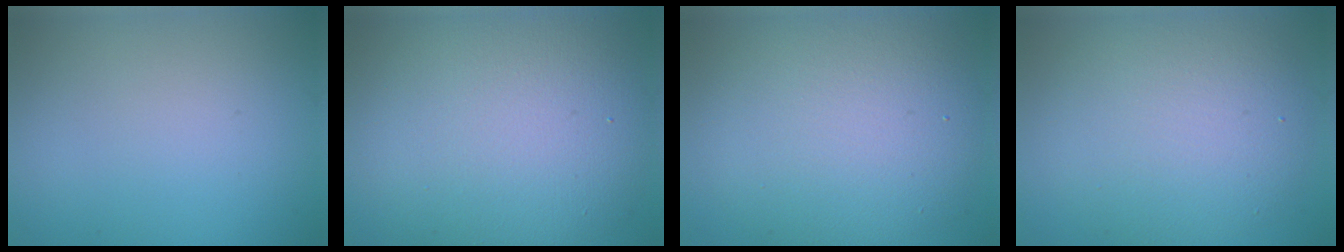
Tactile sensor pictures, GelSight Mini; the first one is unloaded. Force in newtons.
{"total": 12.3, "press": 12.3, "slide": 0.9}
{"total": 9.5, "press": 9.5, "slide": 0.1}
{"total": 7.5, "press": 7.5, "slide": 0.6}